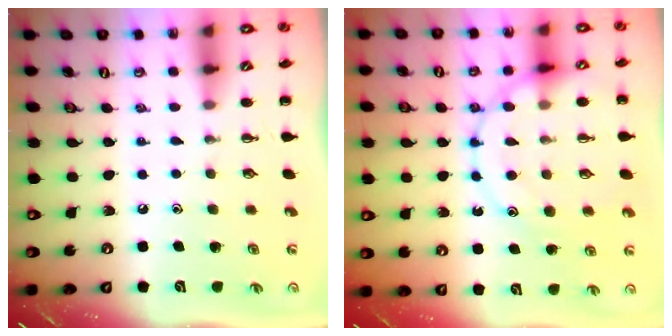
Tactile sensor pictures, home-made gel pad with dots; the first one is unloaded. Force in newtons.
{"total": 15.6, "press": 15.5, "slide": 1.2}